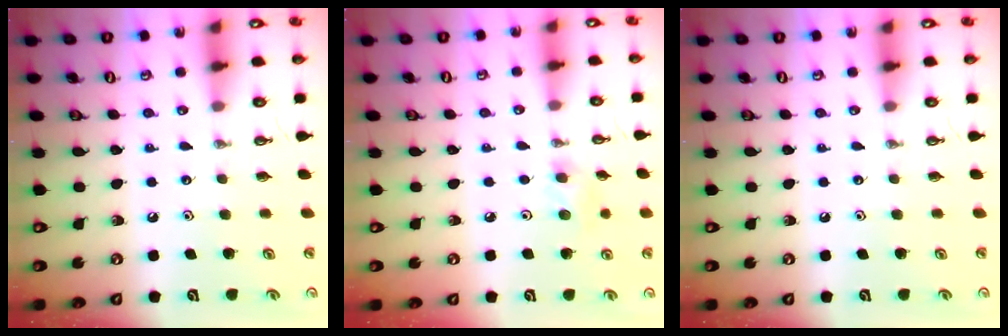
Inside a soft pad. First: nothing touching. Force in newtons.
{"total": 9.0, "press": 5.2, "slide": 7.4}
{"total": 0.0}